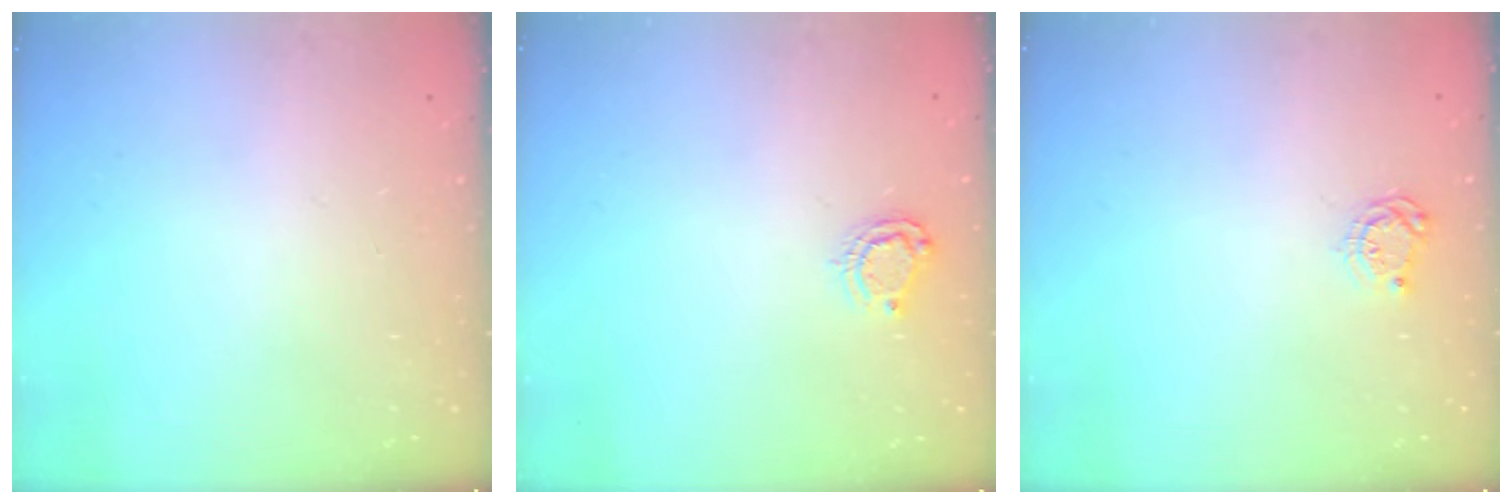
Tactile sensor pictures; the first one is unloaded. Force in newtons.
{"total": 6.1, "press": 6.1, "slide": 0.5}
{"total": 4.8, "press": 4.8, "slide": 0.6}